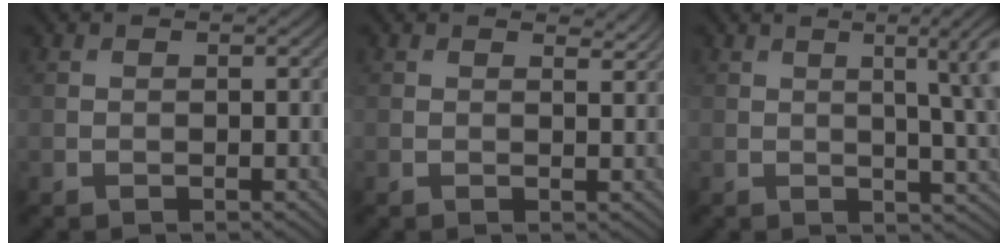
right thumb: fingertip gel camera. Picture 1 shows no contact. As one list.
[{"total": 1.5, "force": [1.2, 0.2, 0.8], "torque": [-0.011, -0.008, 0.018]}, {"total": 8.2, "force": [1.5, 2.0, 7.8], "torque": [-0.091, 0.012, 0.019]}]